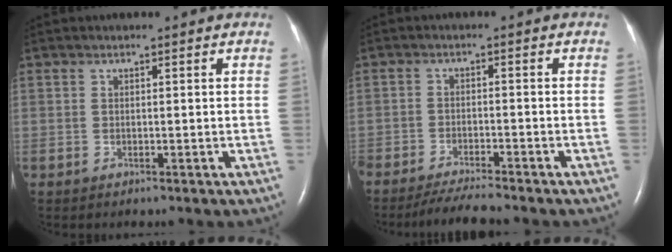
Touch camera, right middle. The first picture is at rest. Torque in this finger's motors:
{"motor_torque": [1.08, -1.06, 0.19, 0.08]}